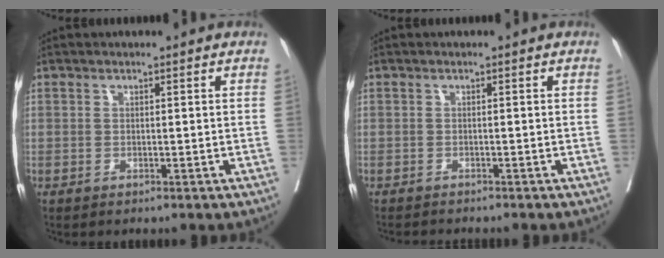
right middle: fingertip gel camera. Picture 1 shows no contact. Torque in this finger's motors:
{"motor_torque": [0.10, -0.90, 0.03, 0.03]}